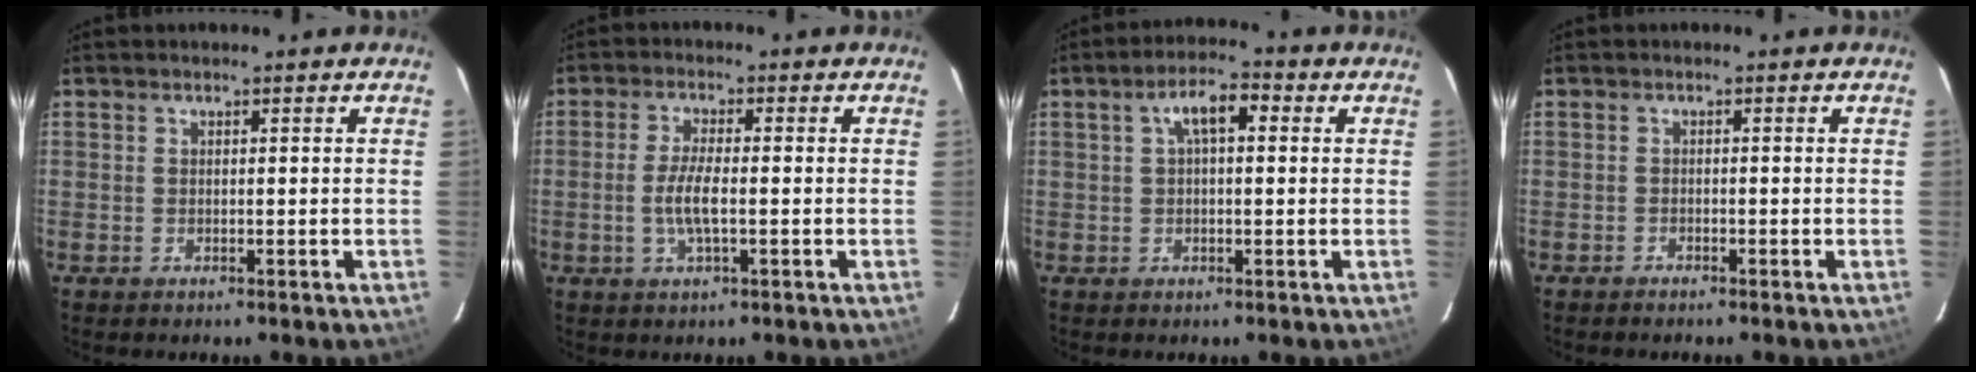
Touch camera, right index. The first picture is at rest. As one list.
[{"total": 4.9, "force": [-0.9, 1.1, 4.7], "torque": [-0.093, -0.004, -0.017]}, {"total": 5.5, "force": [1.4, 2.2, 4.9], "torque": [-0.088, 0.021, 0.024]}, {"total": 0.9, "force": [-0.9, 0.1, 0.0], "torque": [-0.006, 0.002, -0.016]}]